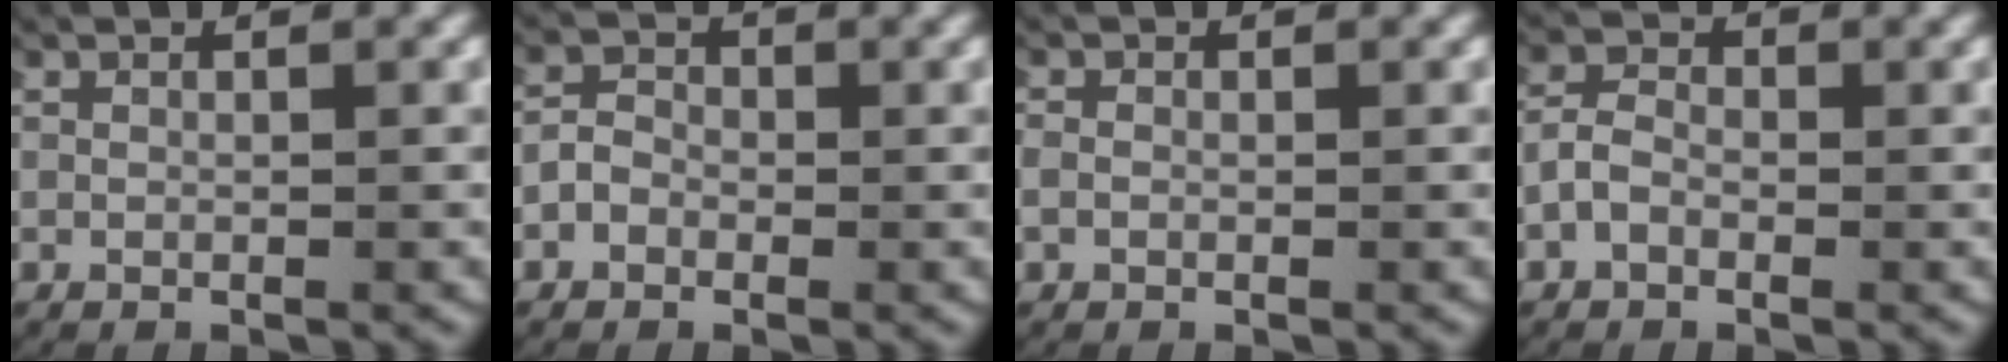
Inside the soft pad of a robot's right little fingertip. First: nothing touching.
{"total": 1.8, "force": [-0.3, 1.6, 0.7], "torque": [-0.020, 0.006, -0.014]}
{"total": 1.8, "force": [0.0, 1.6, 0.8], "torque": [-0.027, 0.000, -0.003]}
{"total": 1.8, "force": [-0.4, 1.3, 1.1], "torque": [-0.028, 0.007, -0.013]}